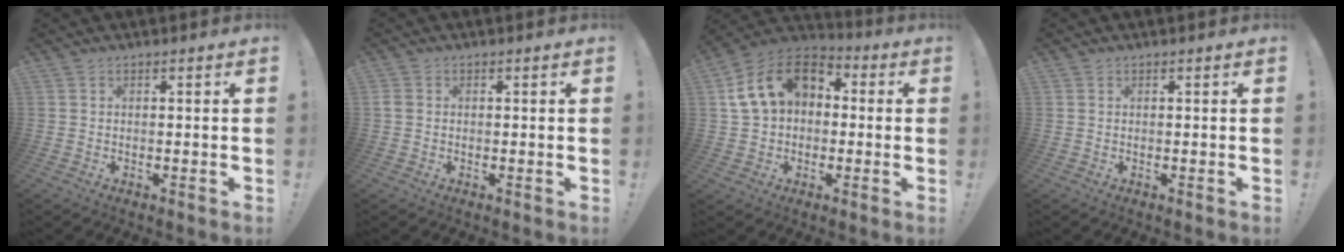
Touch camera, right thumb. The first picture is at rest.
{"total": 1.6, "force": [0.0, 1.4, 0.8], "torque": [-0.018, 0.006, 0.003]}
{"total": 16.1, "force": [4.0, 11.6, 10.4], "torque": [-0.179, 0.009, 0.076]}
{"total": 0.0}